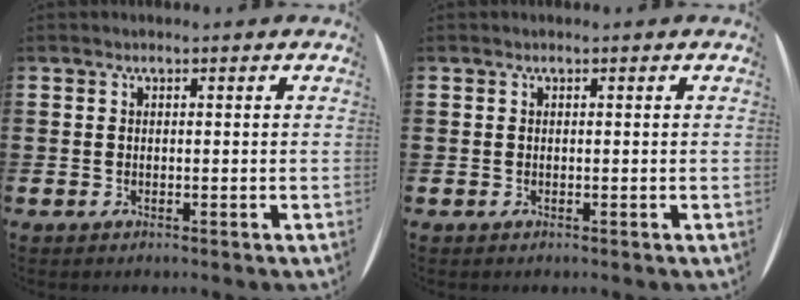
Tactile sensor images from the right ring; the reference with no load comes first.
{"total": 0.0}